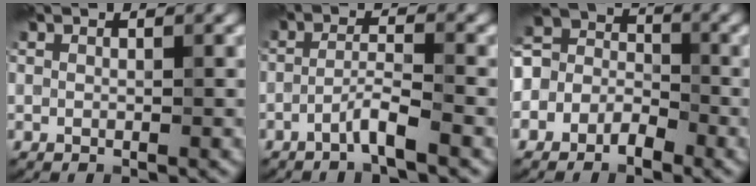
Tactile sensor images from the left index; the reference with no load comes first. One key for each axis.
{"total": 2.5, "fx": -1.6, "fy": 0.0, "fz": 1.9, "tx": -0.036, "ty": 0.009, "tz": -0.038}
{"total": 4.0, "fx": -1.4, "fy": 3.2, "fz": 2.0, "tx": -0.031, "ty": 0.001, "tz": -0.048}